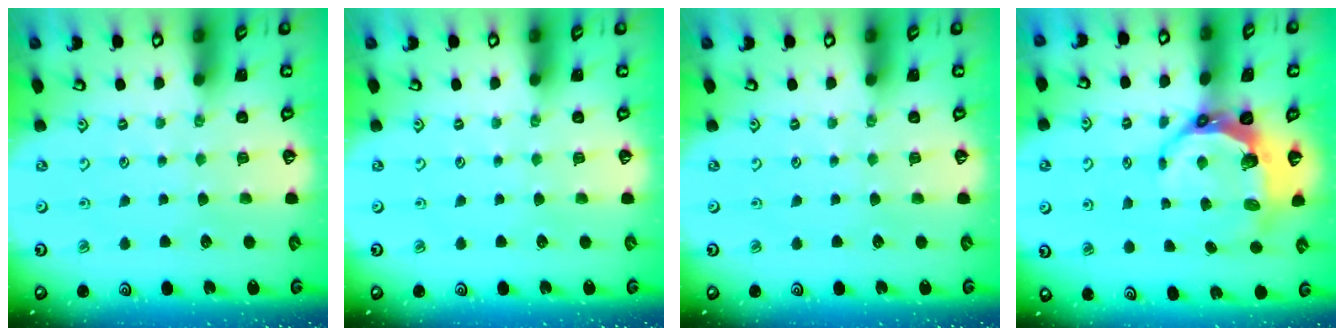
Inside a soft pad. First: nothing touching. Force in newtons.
{"total": 0.0}
{"total": 0.0}
{"total": 9.3, "press": 8.0, "slide": 4.8}